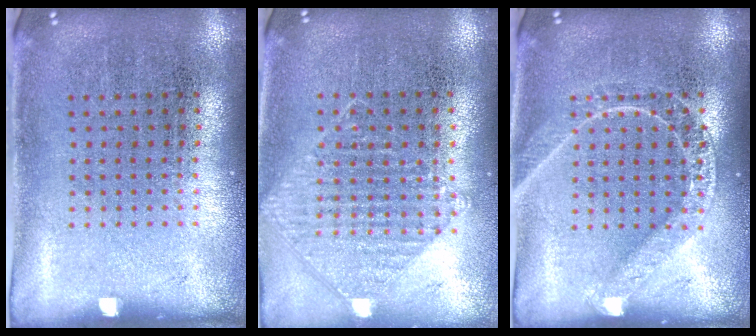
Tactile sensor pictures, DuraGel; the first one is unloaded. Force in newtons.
{"total": 0.9, "press": 0.9, "slide": 0.2}
{"total": 2.2, "press": 2.1, "slide": 0.3}